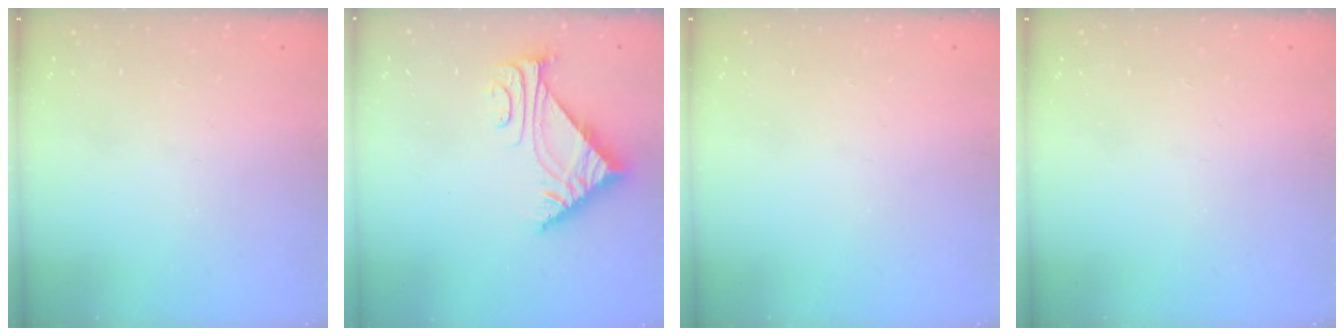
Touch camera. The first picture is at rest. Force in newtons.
{"total": 7.0, "press": 7.0, "slide": 0.3}
{"total": 0.0}
{"total": 0.0}